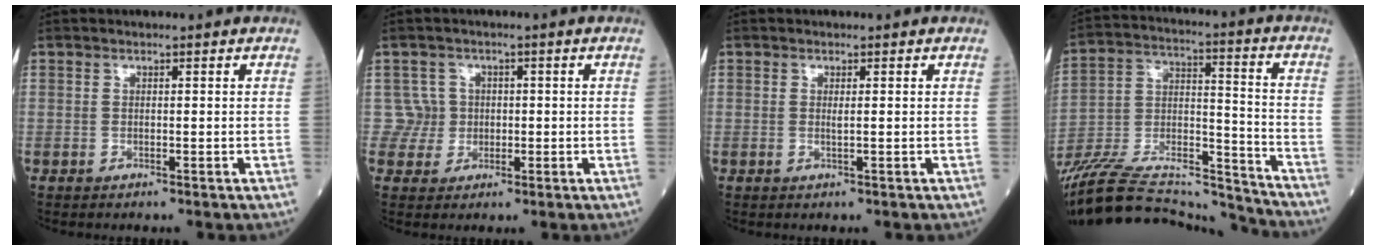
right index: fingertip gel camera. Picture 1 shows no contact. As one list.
[{"total": 3.9, "force": [0.0, 3.9, -0.3], "torque": [0.019, 0.014, 0.002]}, {"total": 1.3, "force": [0.0, 0.3, 1.2], "torque": [-0.032, -0.004, 0.002]}, {"total": 26.1, "force": [-24.3, 3.4, 8.9], "torque": [-0.193, -0.004, -0.398]}]